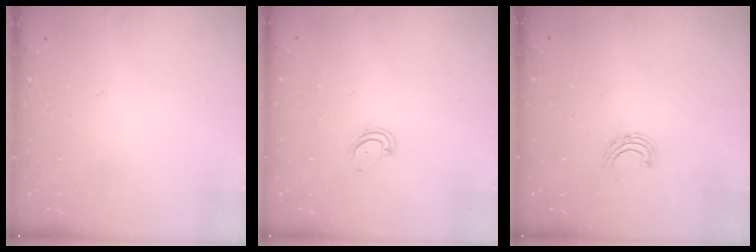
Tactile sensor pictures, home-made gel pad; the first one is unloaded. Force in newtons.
{"total": 3.5, "press": 3.5, "slide": 0.3}
{"total": 5.2, "press": 5.2, "slide": 0.6}